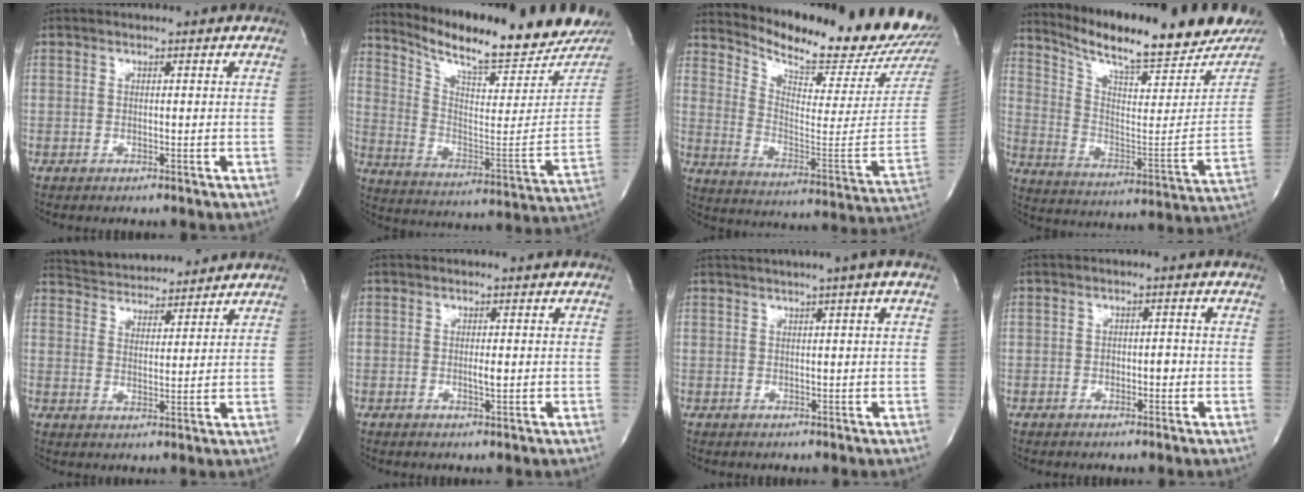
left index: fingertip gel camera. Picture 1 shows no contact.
{"total": 20.4, "force": [18.4, 1.7, 8.6], "torque": [-0.153, -0.073, 0.264]}
{"total": 20.5, "force": [19.4, 1.2, 6.4], "torque": [-0.124, -0.110, 0.261]}
{"total": 21.4, "force": [18.7, 2.0, 10.3], "torque": [-0.175, -0.061, 0.268]}
{"total": 11.1, "force": [10.6, 2.1, 2.5], "torque": [-0.041, 0.013, 0.164]}
{"total": 1.2, "force": [-0.5, 0.1, 1.1], "torque": [-0.022, -0.008, -0.008]}
{"total": 4.4, "force": [2.8, -1.1, 3.2], "torque": [-0.048, 0.013, 0.040]}
{"total": 1.7, "force": [-0.9, 0.8, 1.2], "torque": [-0.016, -0.001, -0.014]}